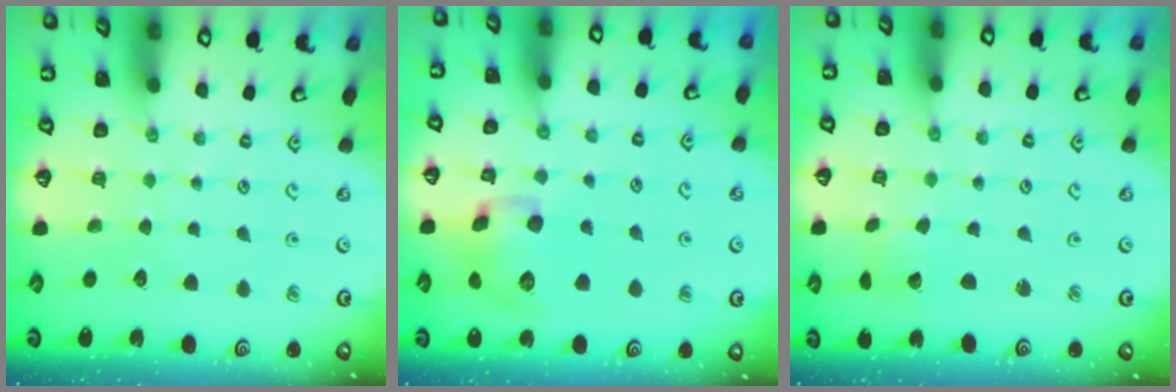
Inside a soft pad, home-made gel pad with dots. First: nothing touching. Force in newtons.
{"total": 13.0, "press": 12.9, "slide": 2.0}
{"total": 3.5, "press": 3.5, "slide": 0.1}